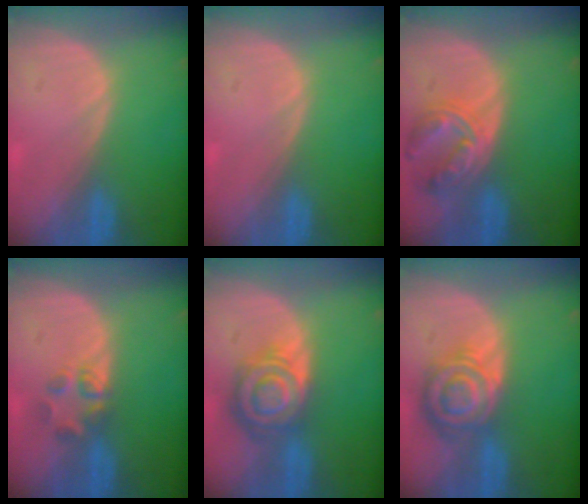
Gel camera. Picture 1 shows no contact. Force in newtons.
{"total": 0.0}
{"total": 7.9, "press": 6.9, "slide": 3.8}
{"total": 3.1, "press": 3.0, "slide": 0.8}
{"total": 8.6, "press": 7.4, "slide": 4.4}
{"total": 8.4, "press": 7.3, "slide": 4.2}